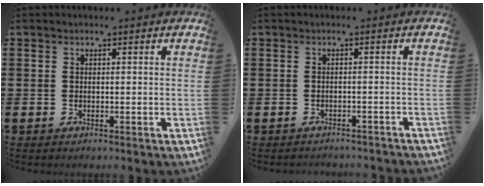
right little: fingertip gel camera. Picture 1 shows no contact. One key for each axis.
{"total": 1.0, "fx": -1.0, "fy": 0.0, "fz": -0.1, "tx": -0.001, "ty": 0.001, "tz": -0.021}